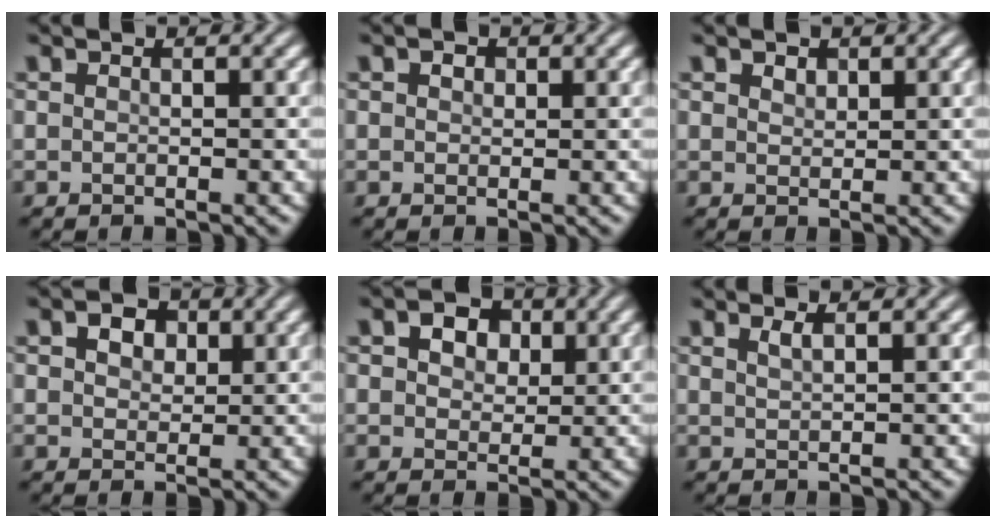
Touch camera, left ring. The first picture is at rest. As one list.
[{"total": 0.9, "force": [0.4, 0.7, 0.4], "torque": [-0.007, 0.000, 0.005]}, {"total": 0.9, "force": [0.7, 0.5, 0.3], "torque": [-0.006, 0.000, 0.014]}, {"total": 2.7, "force": [1.2, 1.8, 1.5], "torque": [-0.026, 0.001, 0.016]}, {"total": 4.2, "force": [1.8, 2.8, 2.5], "torque": [-0.038, 0.007, 0.010]}, {"total": 1.1, "force": [0.7, 0.3, 0.8], "torque": [-0.010, 0.003, 0.012]}]